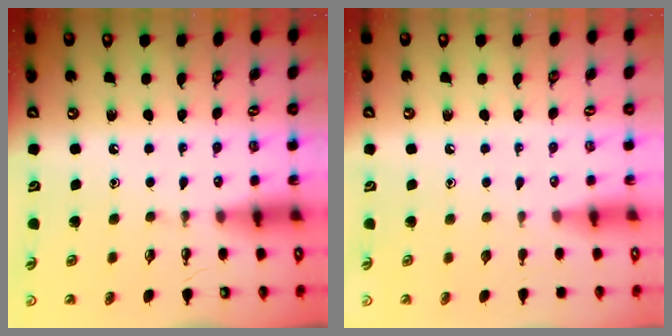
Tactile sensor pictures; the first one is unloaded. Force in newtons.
{"total": 0.0}